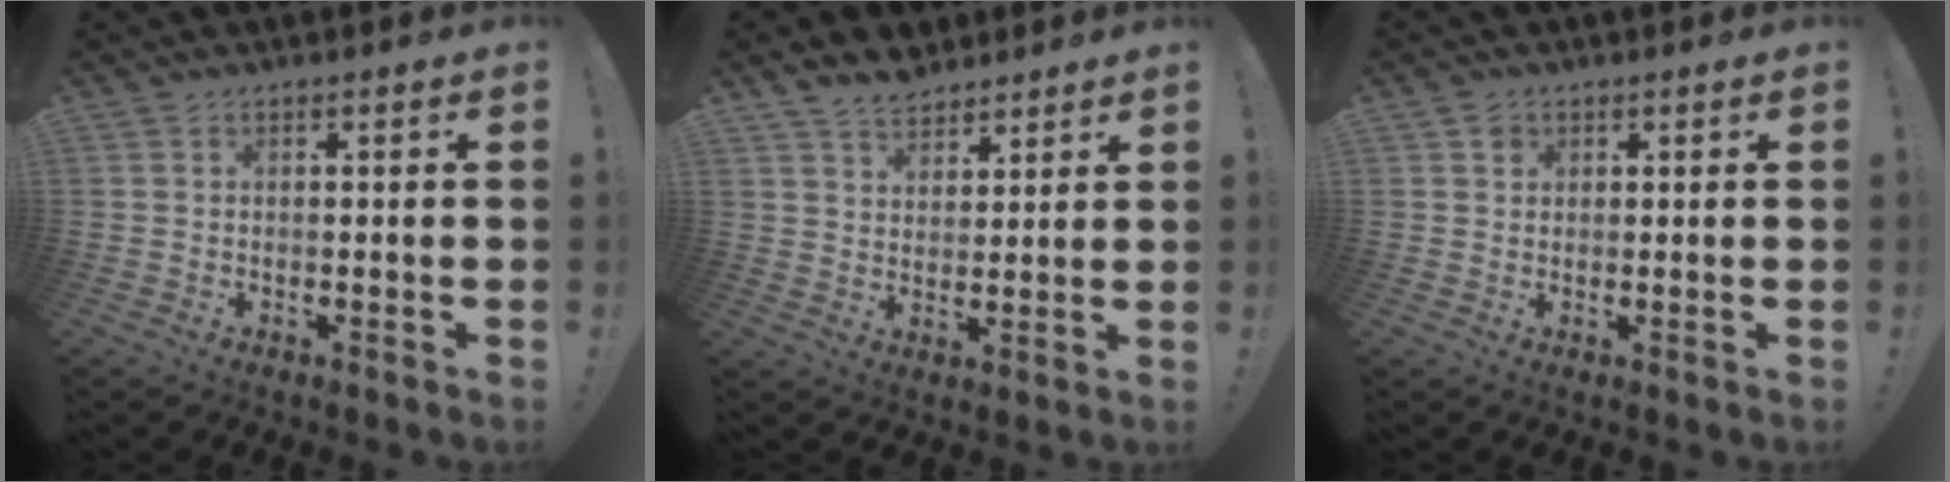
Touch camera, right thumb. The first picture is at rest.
{"total": 7.1, "force": [5.9, 3.6, 1.5], "torque": [-0.023, -0.040, 0.112]}
{"total": 2.1, "force": [1.0, 1.8, 0.4], "torque": [0.004, -0.004, 0.016]}